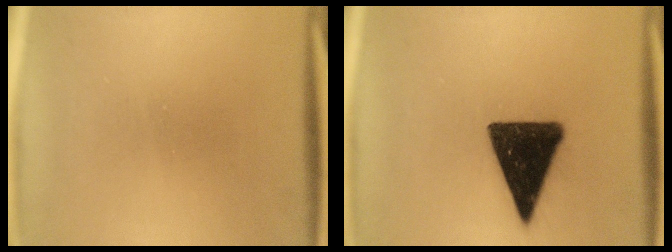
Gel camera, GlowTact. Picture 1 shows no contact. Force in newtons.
{"total": 15.4}